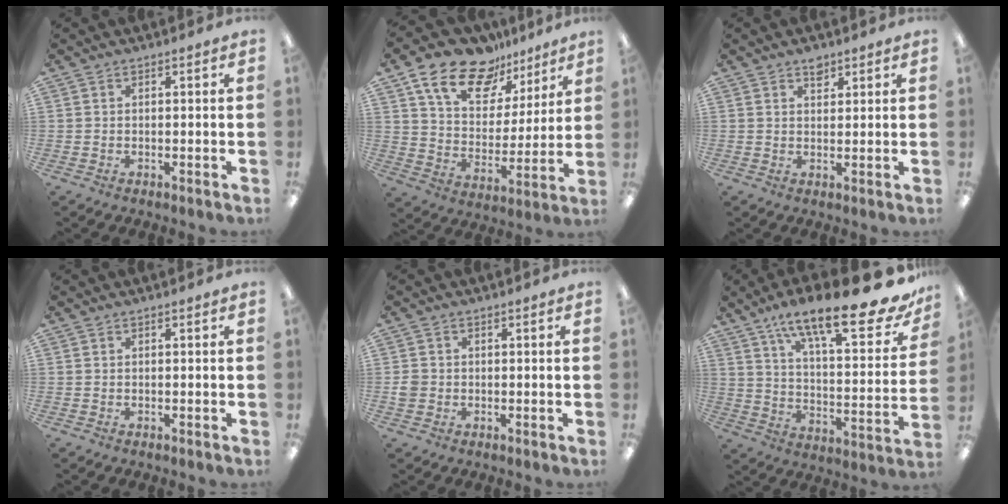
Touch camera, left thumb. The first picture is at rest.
{"total": 16.8, "force": [11.8, 9.3, 7.5], "torque": [-0.138, -0.069, 0.213]}
{"total": 2.9, "force": [2.2, 1.5, 1.1], "torque": [-0.001, -0.009, 0.035]}
{"total": 0.0}
{"total": 2.4, "force": [-0.2, 2.3, 0.9], "torque": [-0.007, 0.002, -0.007]}
{"total": 23.3, "force": [16.1, 6.1, 15.7], "torque": [-0.238, -0.102, 0.256]}